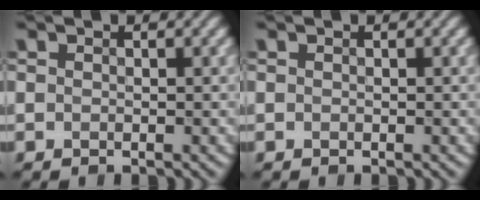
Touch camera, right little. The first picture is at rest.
{"total": 0.0}